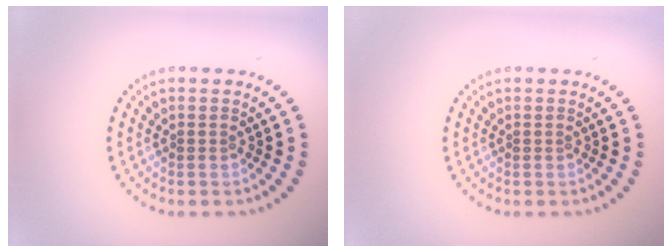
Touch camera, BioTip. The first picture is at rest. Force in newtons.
{"total": 0.0}